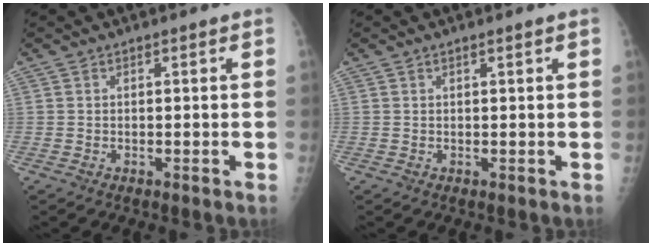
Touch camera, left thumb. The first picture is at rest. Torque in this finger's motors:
{"motor_torque": [-0.12, 0.05, -0.03, 0.03, -0.02]}